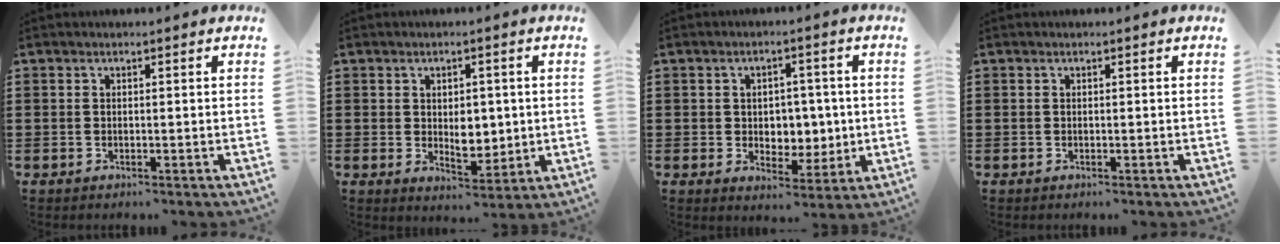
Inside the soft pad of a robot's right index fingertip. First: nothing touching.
{"total": 4.9, "force": [0.6, 3.3, 3.6], "torque": [-0.044, -0.002, 0.004]}
{"total": 4.6, "force": [0.7, 4.1, 2.0], "torque": [-0.032, 0.007, 0.005]}
{"total": 0.0}